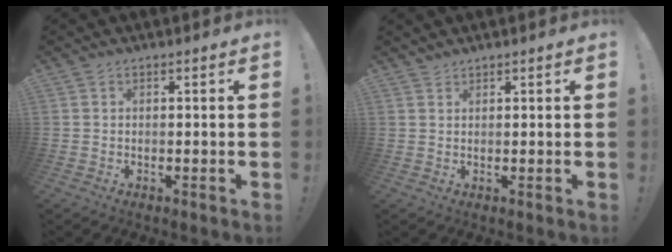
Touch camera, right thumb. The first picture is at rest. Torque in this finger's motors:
{"motor_torque": [-0.97, 0.93, -0.21, 1.16, 0.06]}